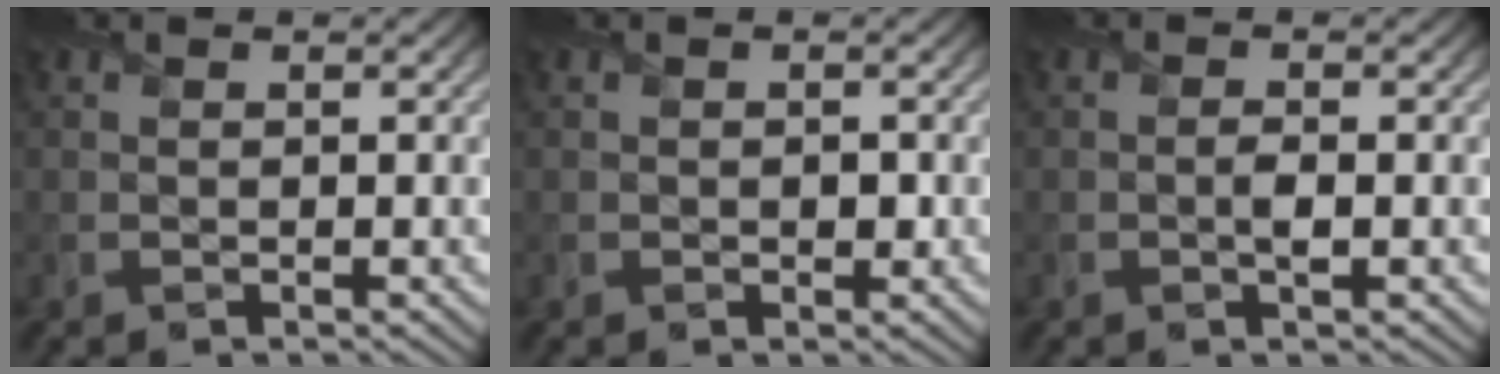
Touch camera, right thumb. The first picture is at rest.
{"total": 1.0, "force": [-0.2, 0.8, 0.6], "torque": [-0.004, -0.008, -0.003]}
{"total": 1.3, "force": [-0.4, 0.4, 1.1], "torque": [-0.019, -0.001, -0.008]}